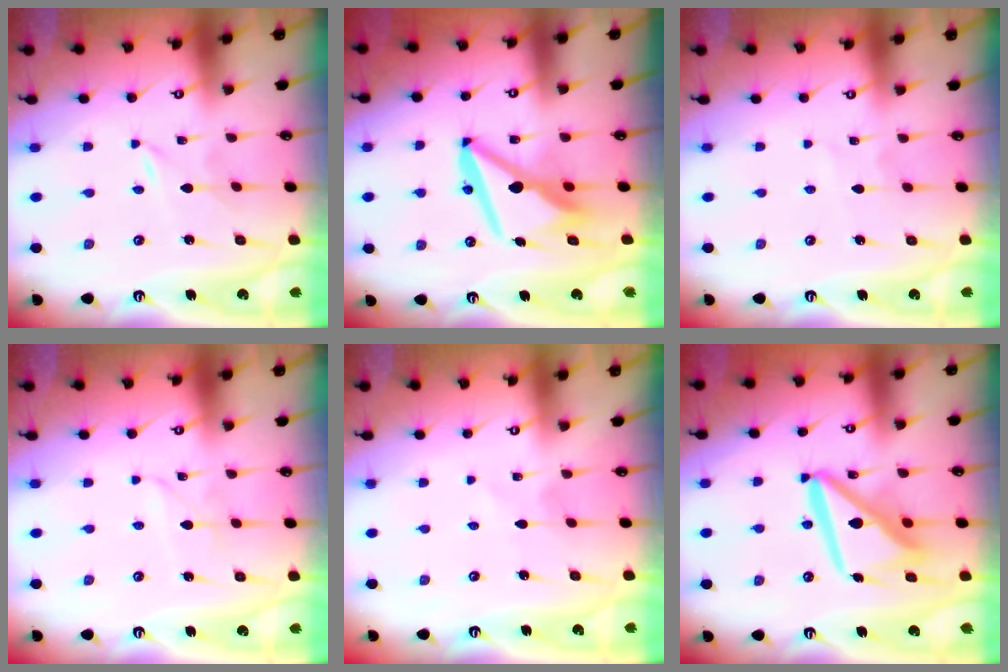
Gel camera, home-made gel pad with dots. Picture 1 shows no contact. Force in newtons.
{"total": 11.9, "press": 11.7, "slide": 1.6}
{"total": 2.2, "press": 2.1, "slide": 0.3}
{"total": 1.8, "press": 1.8, "slide": 0.1}
{"total": 1.9, "press": 1.9, "slide": 0.1}
{"total": 14.9, "press": 14.8, "slide": 1.6}